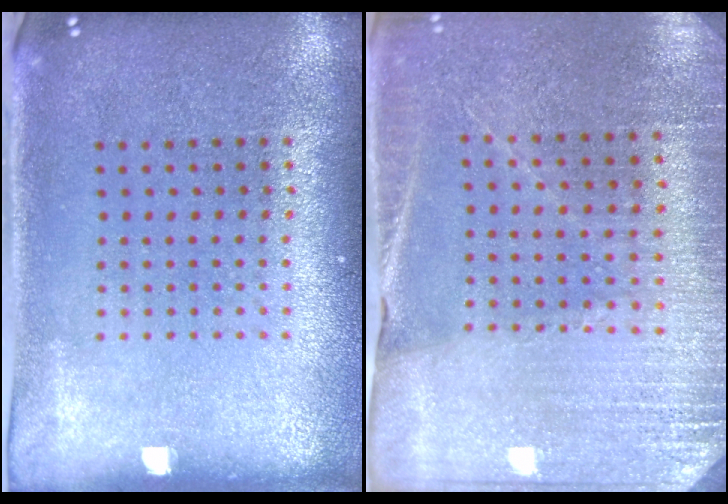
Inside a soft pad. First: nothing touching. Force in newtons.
{"total": 2.9, "press": 2.9, "slide": 0.2}